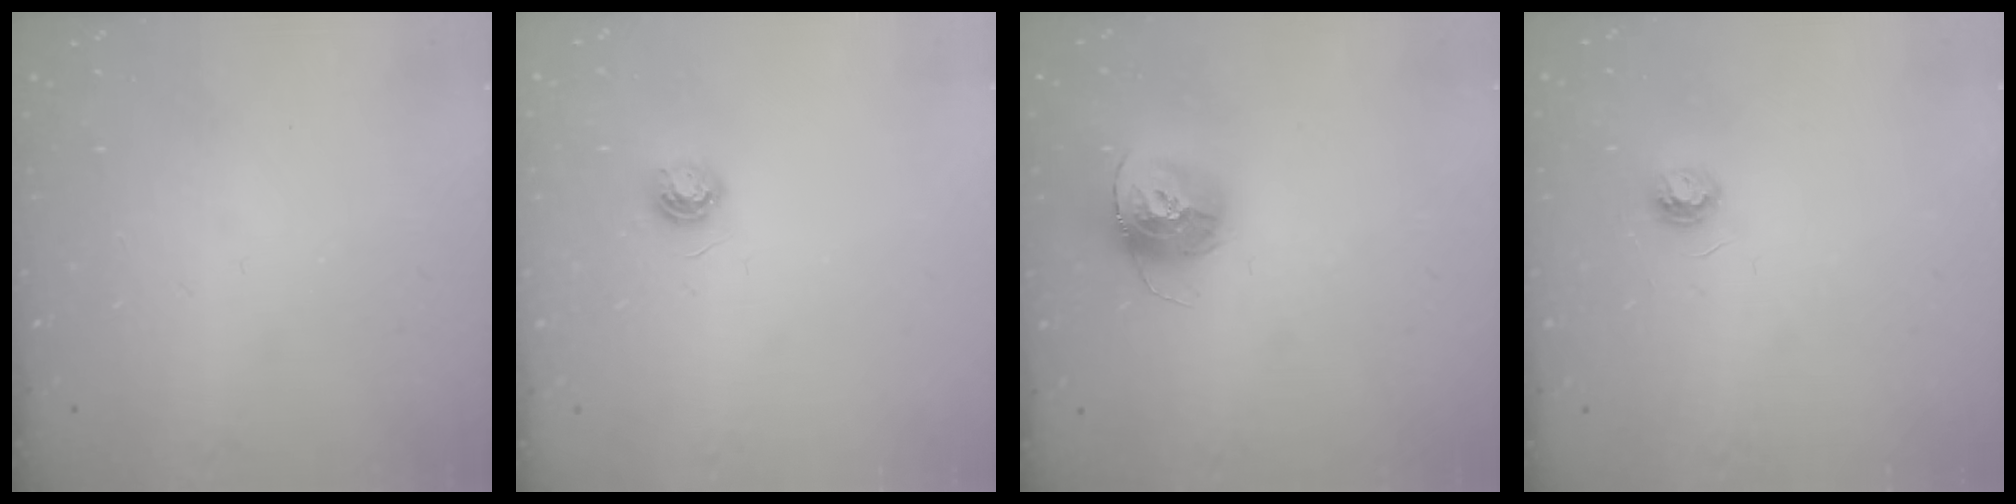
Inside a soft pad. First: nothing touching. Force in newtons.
{"total": 5.2, "press": 5.1, "slide": 0.6}
{"total": 13.8, "press": 13.7, "slide": 1.3}
{"total": 3.7, "press": 3.7, "slide": 0.5}